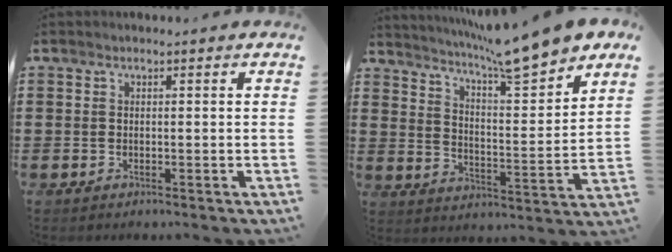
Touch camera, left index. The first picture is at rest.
{"total": 8.6, "force": [8.1, -0.5, 2.9], "torque": [-0.073, -0.062, 0.135]}